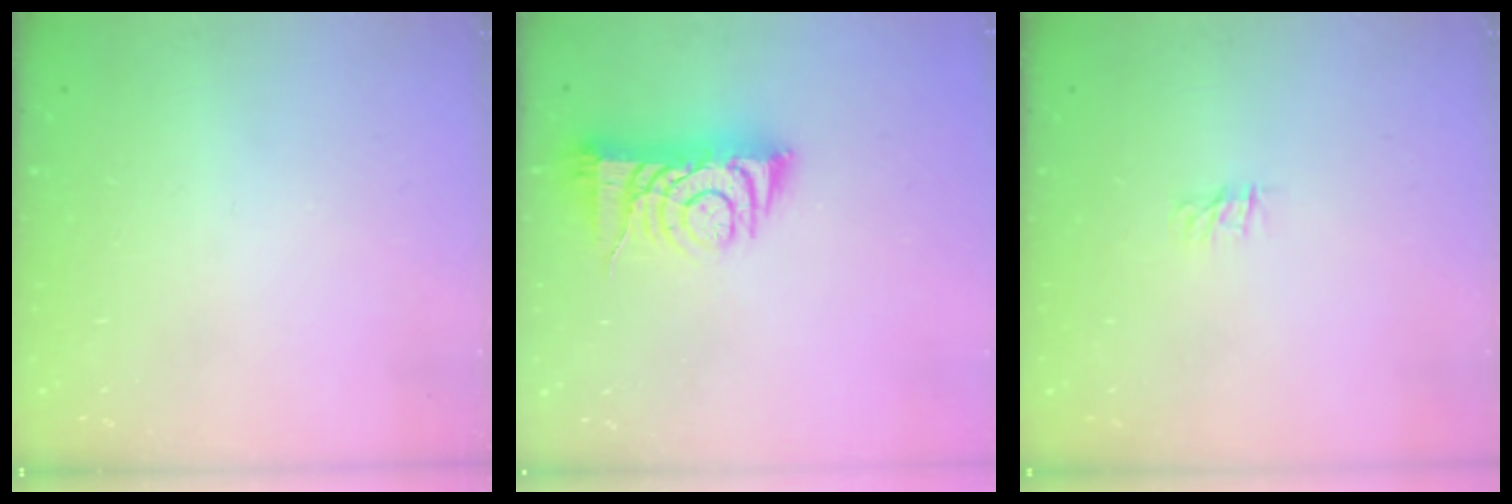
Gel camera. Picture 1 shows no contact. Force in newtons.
{"total": 8.4, "press": 8.3, "slide": 0.9}
{"total": 0.0}